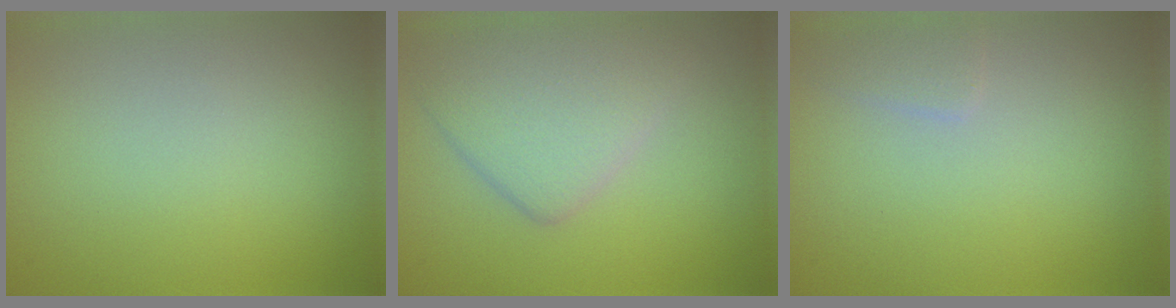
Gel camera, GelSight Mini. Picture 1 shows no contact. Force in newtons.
{"total": 4.8, "press": 4.8, "slide": 0.3}
{"total": 1.2, "press": 1.2, "slide": 0.0}